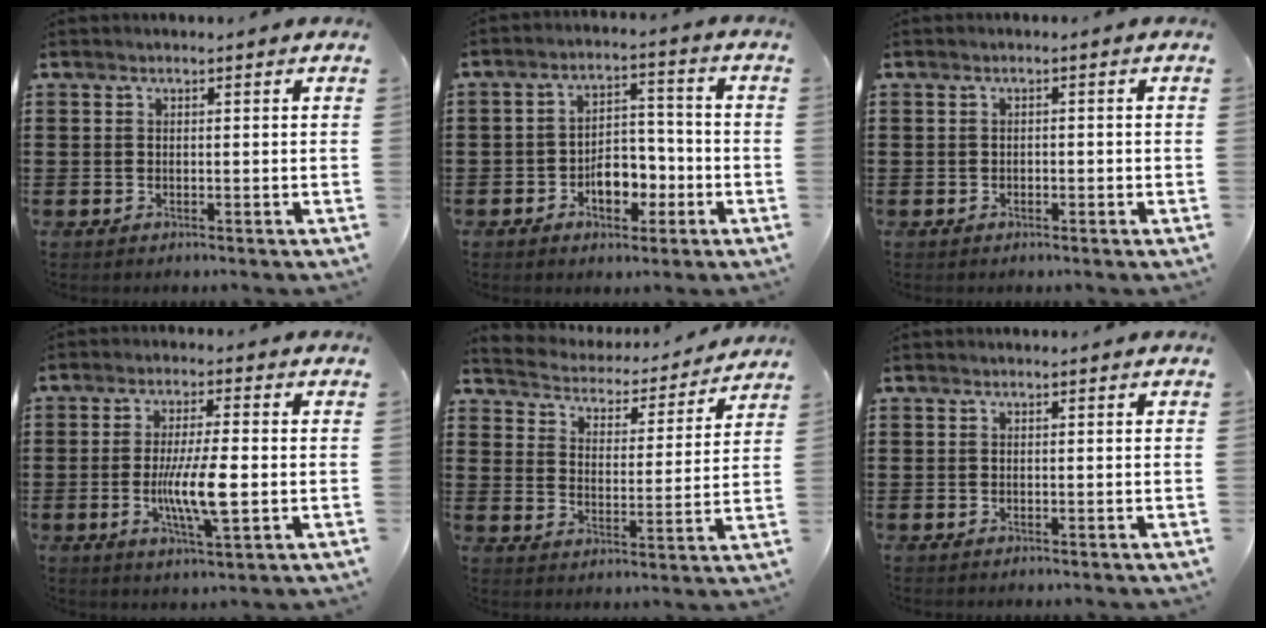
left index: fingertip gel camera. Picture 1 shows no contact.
{"total": 6.0, "force": [-2.5, 3.7, 3.9], "torque": [-0.053, 0.007, -0.049]}
{"total": 0.8, "force": [-0.6, 0.4, 0.2], "torque": [-0.008, 0.000, -0.014]}
{"total": 8.4, "force": [-1.3, 1.8, 8.1], "torque": [-0.157, -0.009, -0.025]}
{"total": 3.2, "force": [3.2, 0.3, -0.1], "torque": [-0.022, -0.031, 0.046]}
{"total": 0.0}